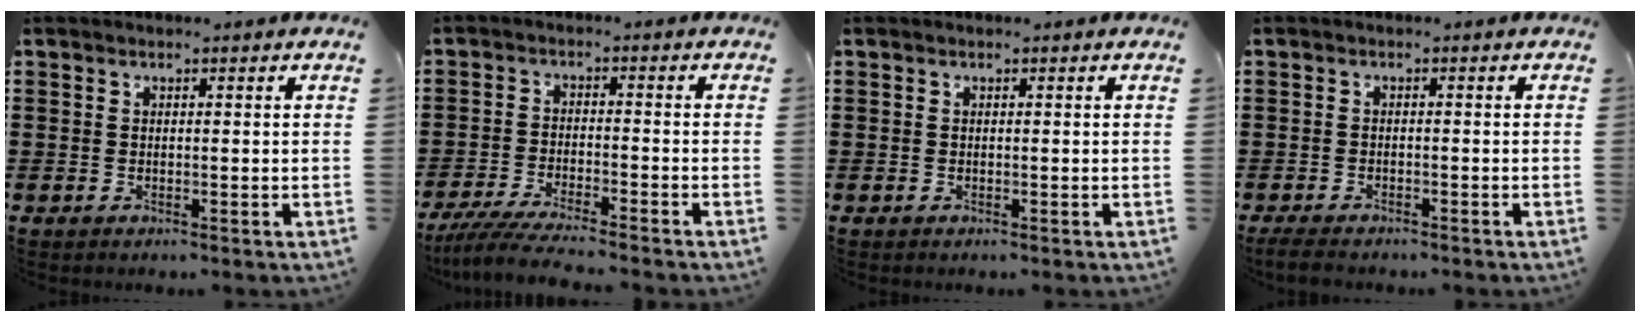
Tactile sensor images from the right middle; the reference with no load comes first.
{"total": 5.1, "force": [-4.7, 0.1, 1.9], "torque": [-0.052, -0.016, -0.096]}
{"total": 0.0}
{"total": 1.8, "force": [-1.7, 0.3, 0.5], "torque": [-0.020, 0.000, -0.038]}